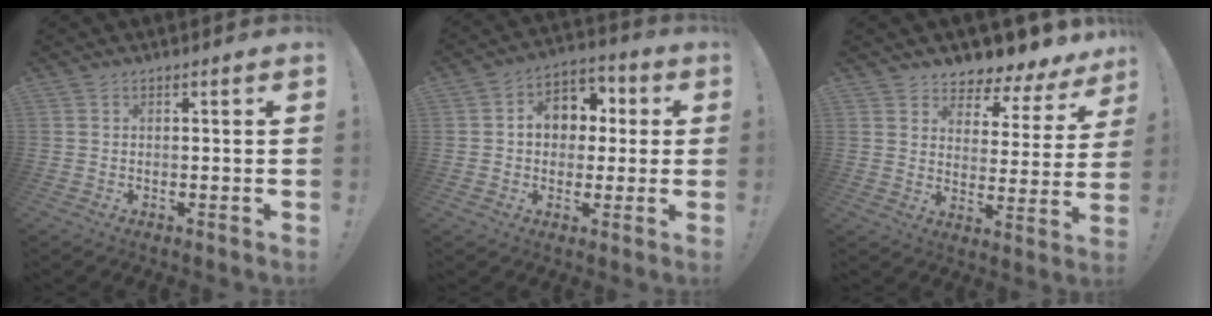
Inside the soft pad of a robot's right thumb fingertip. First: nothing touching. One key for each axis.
{"total": 10.0, "fx": 1.5, "fy": 8.3, "fz": 5.4, "tx": -0.076, "ty": 0.006, "tz": 0.034}
{"total": 5.0, "fx": 4.2, "fy": 2.3, "fz": 1.4, "tx": -0.015, "ty": -0.056, "tz": 0.074}